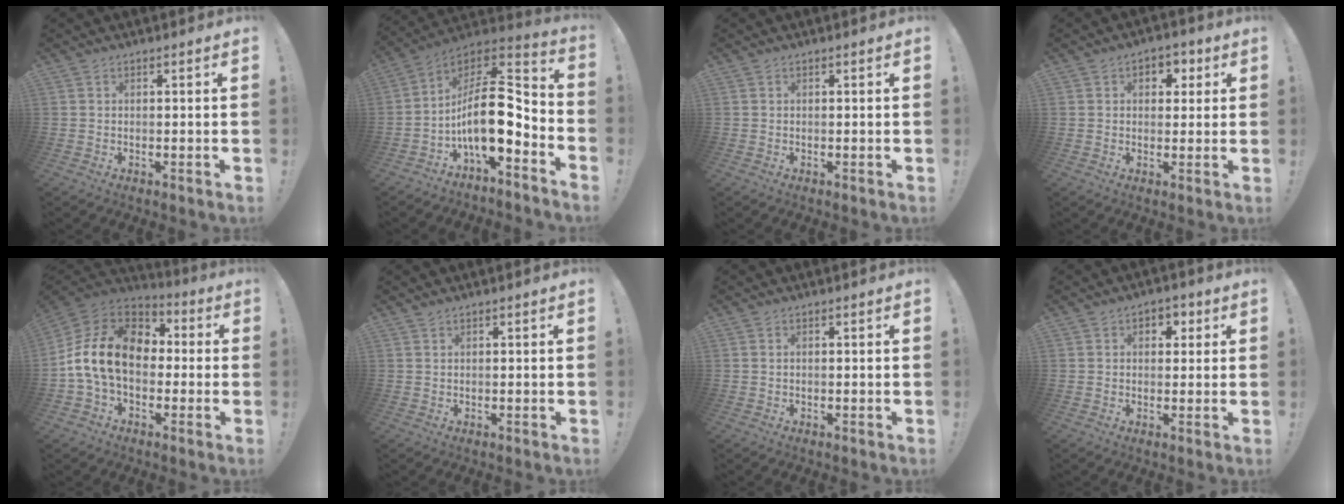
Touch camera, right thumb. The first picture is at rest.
{"total": 16.7, "force": [-2.4, 7.2, 14.9], "torque": [-0.263, 0.000, -0.038]}
{"total": 0.0}
{"total": 4.4, "force": [1.2, 3.7, 2.2], "torque": [-0.017, -0.001, 0.017]}
{"total": 18.1, "force": [0.8, 12.4, 13.1], "torque": [-0.229, 0.026, 0.025]}
{"total": 0.6, "force": [0.6, 0.0, 0.0], "torque": [0.008, -0.003, 0.009]}
{"total": 0.0}
{"total": 3.2, "force": [0.7, 2.7, 1.4], "torque": [-0.009, 0.002, 0.009]}